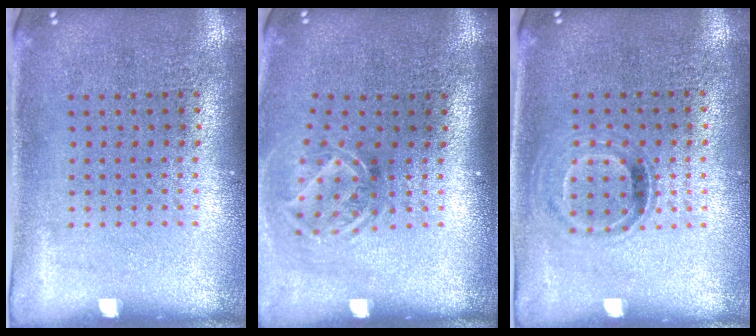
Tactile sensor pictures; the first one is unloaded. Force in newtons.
{"total": 1.9, "press": 1.3, "slide": 1.4}
{"total": 1.0, "press": 0.8, "slide": 0.6}